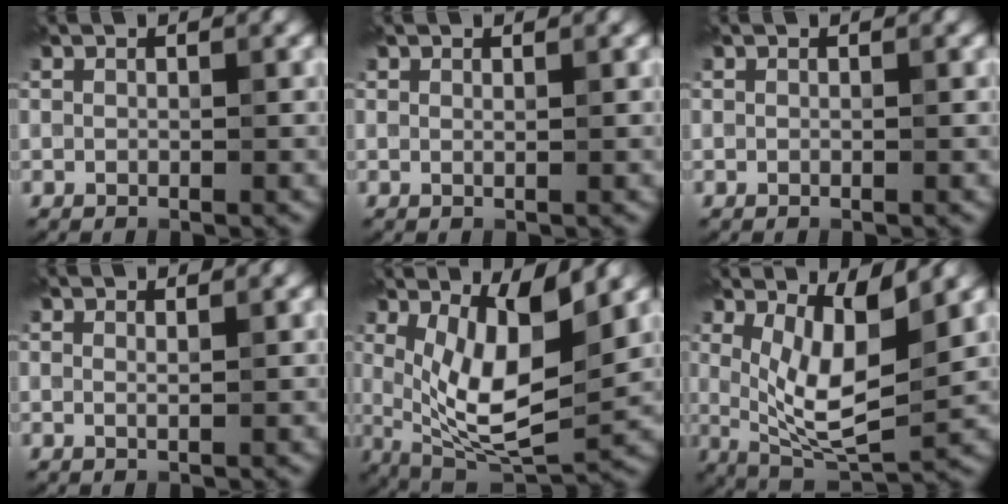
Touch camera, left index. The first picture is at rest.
{"total": 0.5, "force": [0.5, -0.3, 0.0], "torque": [-0.004, -0.002, 0.009]}
{"total": 0.0}
{"total": 0.7, "force": [0.5, -0.4, -0.1], "torque": [-0.004, -0.005, 0.007]}
{"total": 8.3, "force": [2.1, 2.6, 7.6], "torque": [-0.139, -0.015, 0.041]}
{"total": 6.1, "force": [1.8, 1.6, 5.6], "torque": [-0.109, -0.017, 0.038]}